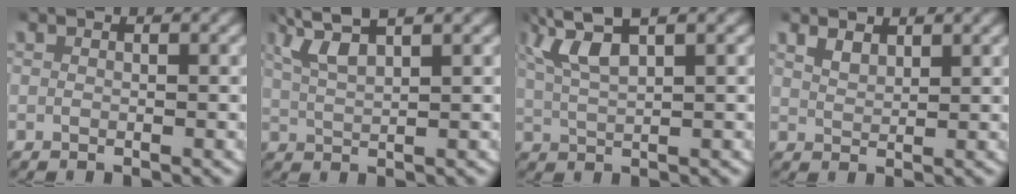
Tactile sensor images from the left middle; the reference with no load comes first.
{"total": 3.9, "force": [2.4, 1.2, 2.8], "torque": [-0.062, 0.003, 0.042]}
{"total": 4.8, "force": [2.2, 1.8, 3.9], "torque": [-0.088, 0.004, 0.040]}
{"total": 2.0, "force": [1.6, 1.0, 0.9], "torque": [-0.017, -0.003, 0.033]}